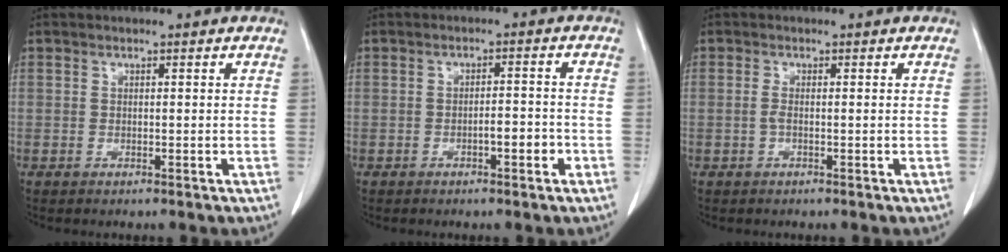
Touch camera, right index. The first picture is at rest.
{"total": 3.0, "force": [-1.4, 0.7, 2.6], "torque": [-0.039, 0.003, -0.021]}
{"total": 1.0, "force": [-0.2, 0.0, 1.0], "torque": [-0.021, 0.000, -0.006]}